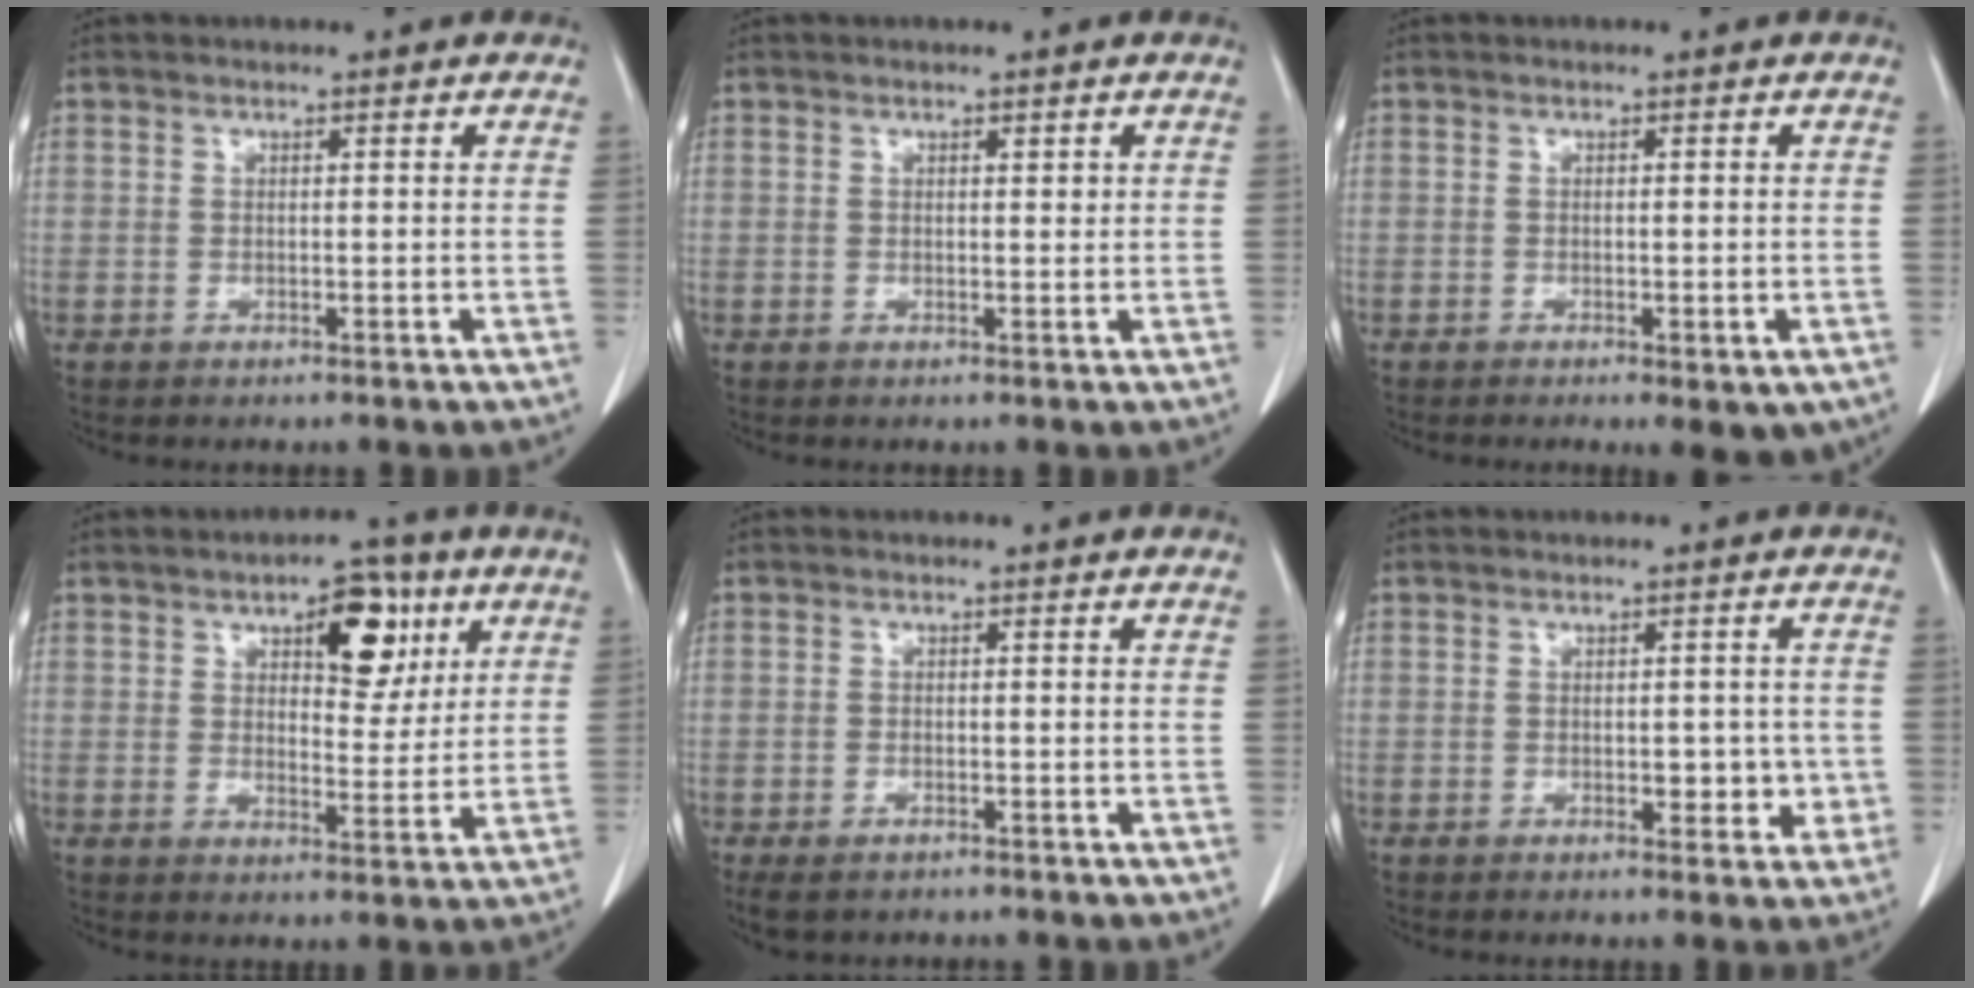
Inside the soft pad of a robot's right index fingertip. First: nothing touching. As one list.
[{"total": 0.9, "force": [0.5, 0.3, 0.7], "torque": [-0.011, -0.001, 0.006]}, {"total": 4.6, "force": [-2.4, 1.2, 3.7], "torque": [-0.042, -0.010, -0.027]}, {"total": 8.8, "force": [4.2, 3.9, 6.7], "torque": [-0.087, 0.012, 0.060]}, {"total": 3.6, "force": [-2.7, 1.6, 1.8], "torque": [-0.034, -0.009, -0.037]}, {"total": 3.9, "force": [-0.7, 2.1, 3.2], "torque": [-0.029, 0.001, -0.005]}]